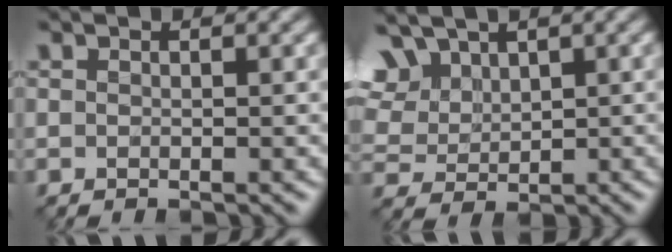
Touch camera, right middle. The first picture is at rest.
{"total": 7.8, "force": [4.5, 5.1, 3.9], "torque": [-0.103, 0.023, 0.075]}